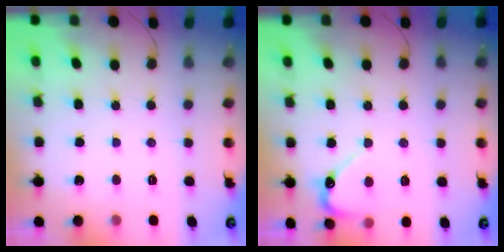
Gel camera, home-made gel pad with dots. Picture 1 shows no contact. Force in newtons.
{"total": 6.0, "press": 6.0, "slide": 0.4}